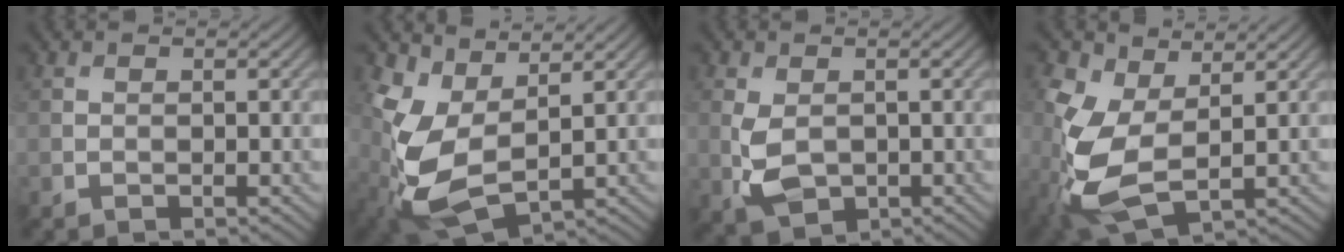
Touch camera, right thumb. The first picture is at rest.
{"total": 9.3, "force": [1.3, 5.5, 7.3], "torque": [-0.189, -0.014, 0.023]}
{"total": 4.8, "force": [-0.6, 3.2, 3.5], "torque": [-0.088, -0.012, -0.008]}
{"total": 10.9, "force": [-0.1, 6.1, 9.0], "torque": [-0.252, -0.006, -0.006]}